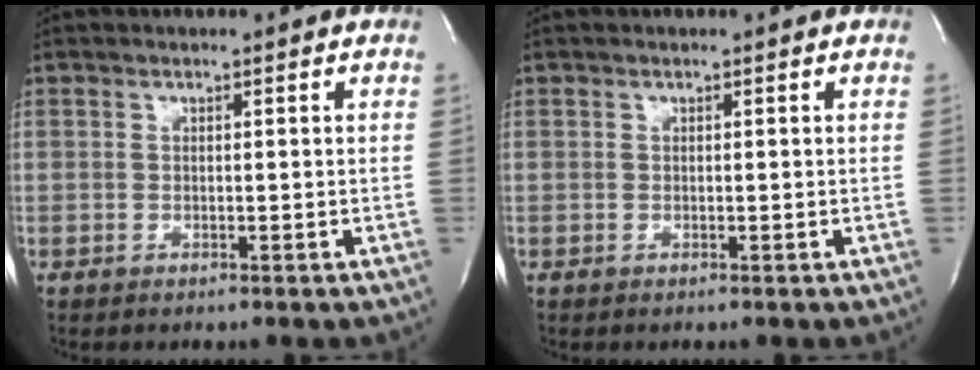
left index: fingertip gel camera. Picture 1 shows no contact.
{"total": 0.0}